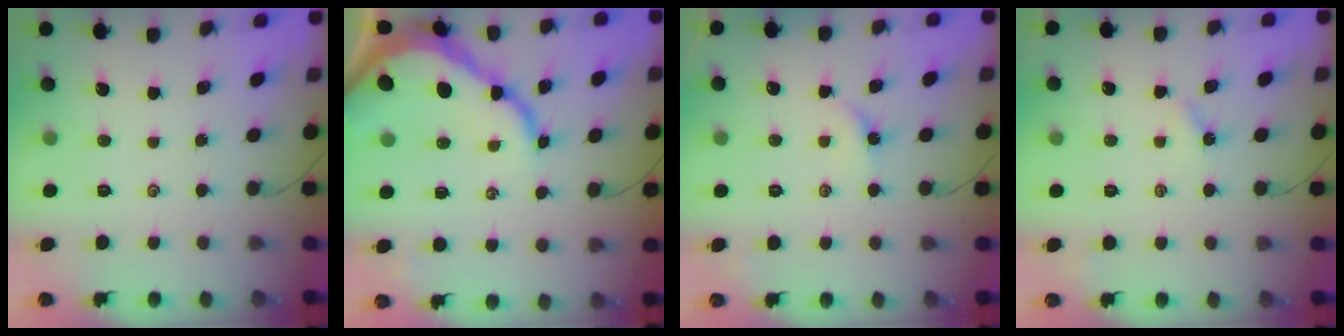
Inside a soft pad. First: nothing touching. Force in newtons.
{"total": 12.2, "press": 12.1, "slide": 1.3}
{"total": 3.2, "press": 3.2, "slide": 0.2}
{"total": 2.8, "press": 2.8, "slide": 0.5}